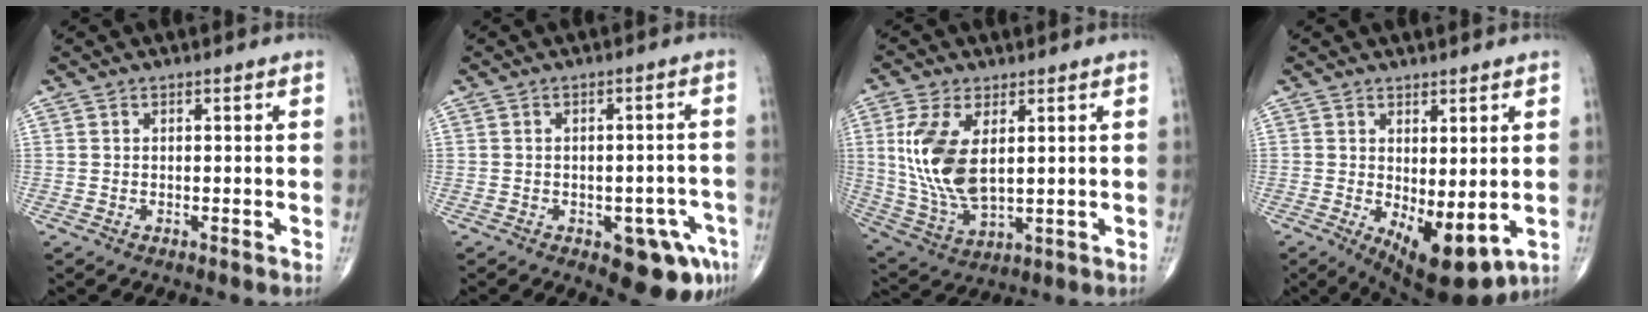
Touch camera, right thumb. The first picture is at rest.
{"total": 9.5, "force": [-4.6, 4.3, 7.2], "torque": [-0.057, 0.020, -0.050]}
{"total": 13.5, "force": [2.6, 6.9, 11.3], "torque": [-0.237, -0.016, 0.064]}
{"total": 10.3, "force": [-1.6, 4.4, 9.2], "torque": [-0.128, -0.020, -0.005]}